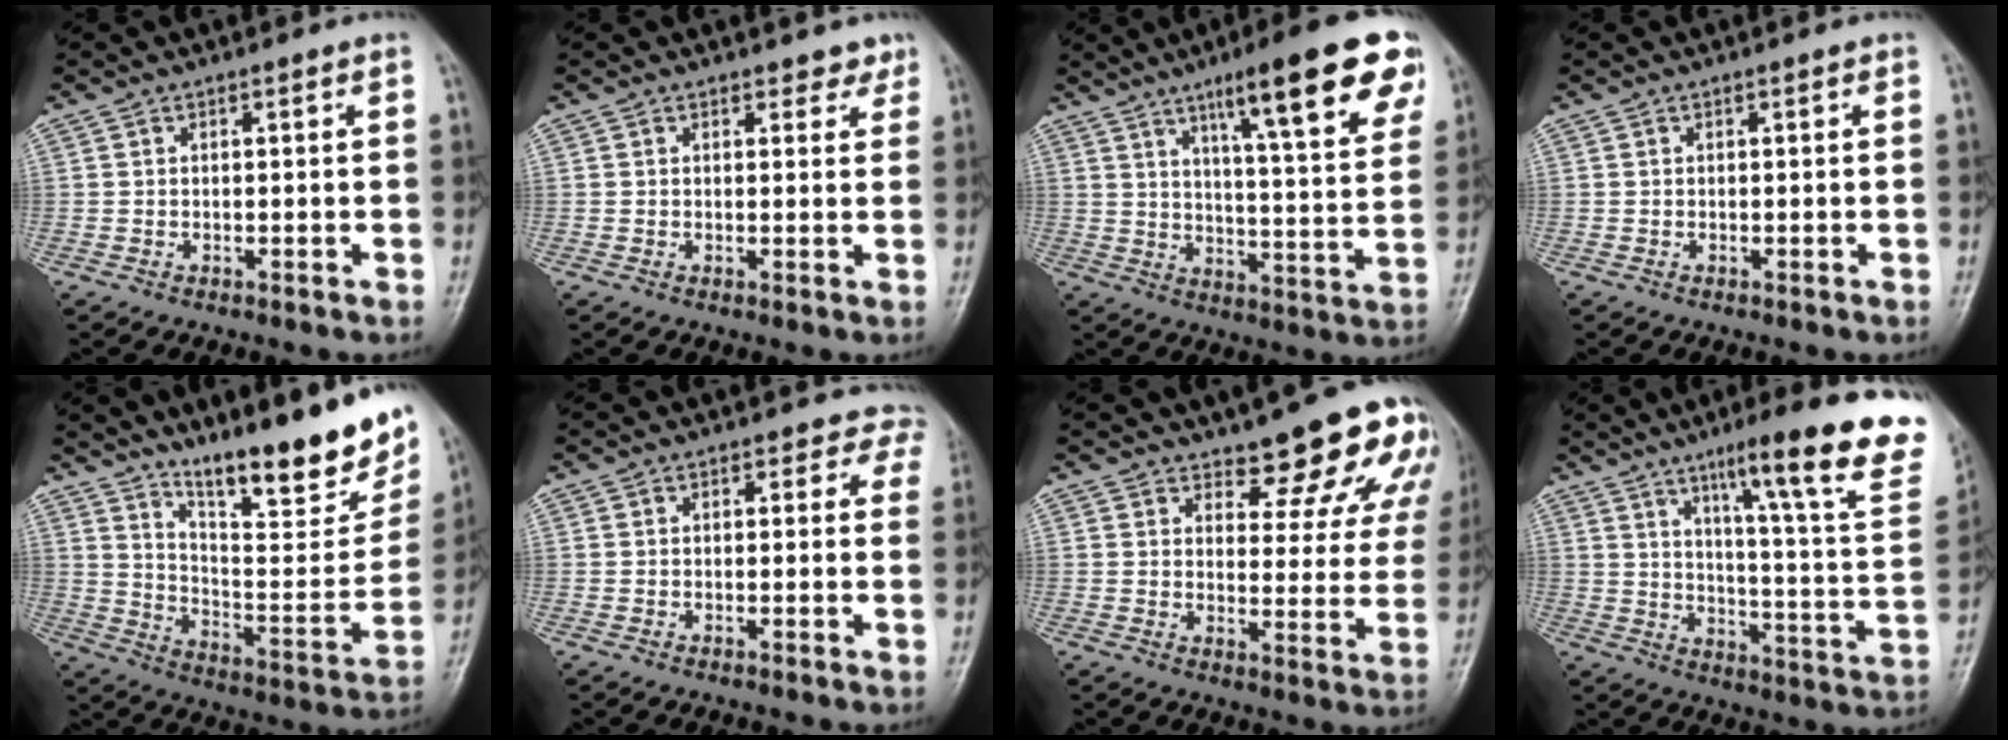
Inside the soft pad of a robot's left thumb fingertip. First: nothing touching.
{"total": 2.3, "force": [1.8, 1.4, 0.5], "torque": [0.017, -0.010, 0.015]}
{"total": 20.0, "force": [11.4, 3.8, 16.0], "torque": [-0.195, -0.035, 0.165]}
{"total": 0.0}
{"total": 22.9, "force": [16.4, 5.2, 15.2], "torque": [-0.190, -0.100, 0.257]}
{"total": 3.2, "force": [2.2, 2.3, 0.3], "torque": [0.032, -0.009, -0.001]}
{"total": 12.5, "force": [9.5, 4.6, 6.6], "torque": [-0.036, -0.067, 0.109]}
{"total": 25.2, "force": [14.6, 3.8, 20.2], "torque": [-0.262, -0.055, 0.207]}